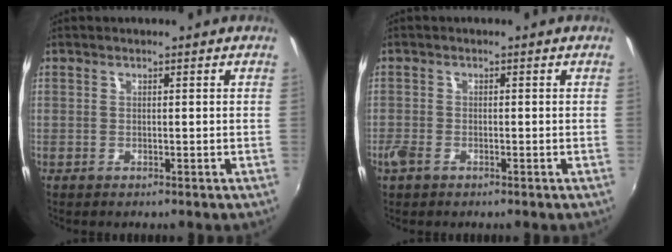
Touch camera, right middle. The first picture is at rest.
{"total": 2.7, "force": [-1.8, 1.5, 1.4], "torque": [-0.034, -0.006, -0.036]}